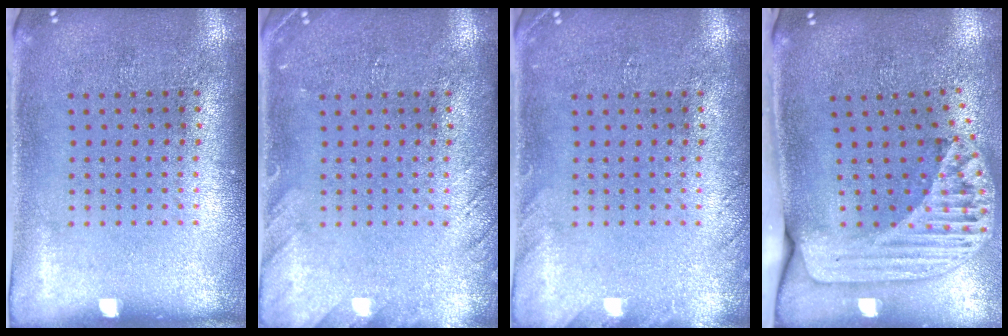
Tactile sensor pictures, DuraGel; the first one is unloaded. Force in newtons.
{"total": 1.6, "press": 1.6, "slide": 0.2}
{"total": 1.2, "press": 1.2, "slide": 0.1}
{"total": 2.3, "press": 1.7, "slide": 1.5}